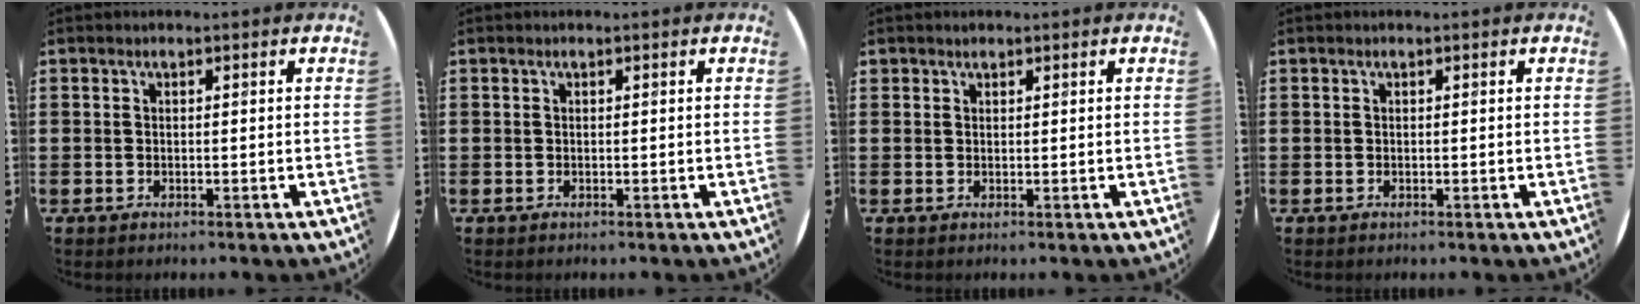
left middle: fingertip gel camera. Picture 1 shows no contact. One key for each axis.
{"total": 0.0}
{"total": 0.7, "fx": 0.6, "fy": 0.3, "fz": 0.0, "tx": 0.007, "ty": -0.001, "tz": 0.009}
{"total": 0.0}